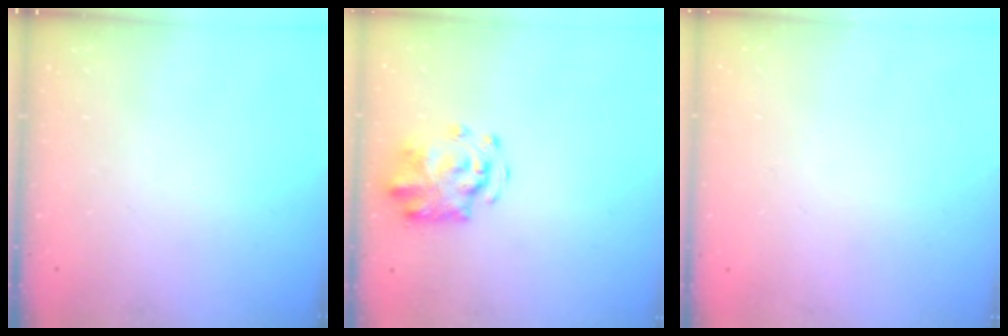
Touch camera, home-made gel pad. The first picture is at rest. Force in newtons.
{"total": 4.3, "press": 4.2, "slide": 1.1}
{"total": 1.6, "press": 1.6, "slide": 0.2}